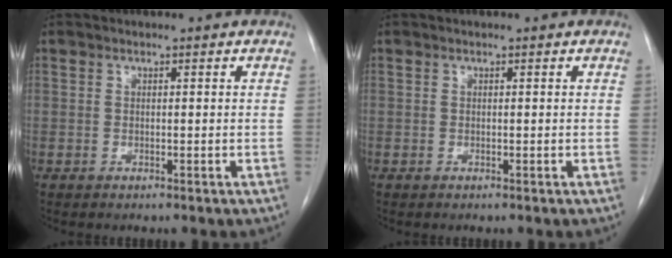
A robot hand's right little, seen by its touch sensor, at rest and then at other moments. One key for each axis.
{"total": 0.0}